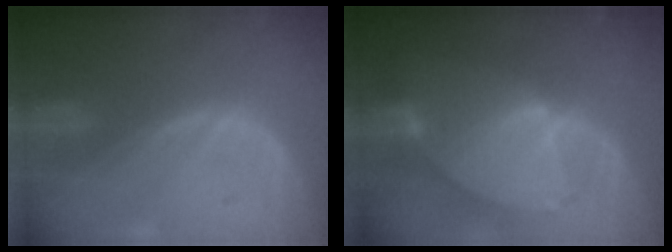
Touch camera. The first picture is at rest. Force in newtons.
{"total": 8.5, "press": 7.4, "slide": 4.2}